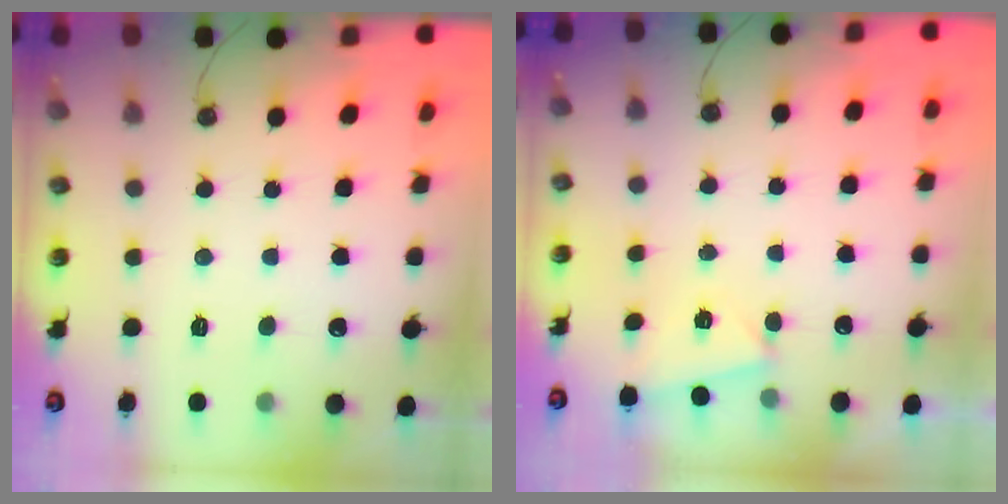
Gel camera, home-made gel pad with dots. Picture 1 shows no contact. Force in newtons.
{"total": 2.9, "press": 0.8, "slide": 2.7}